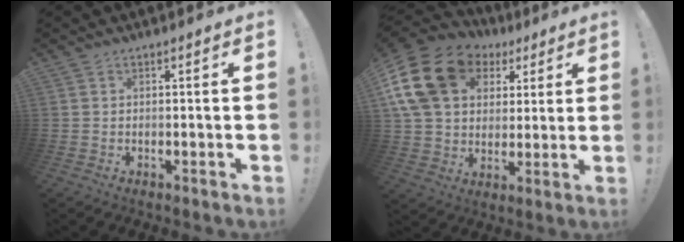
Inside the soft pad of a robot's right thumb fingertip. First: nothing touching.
{"total": 19.6, "force": [7.6, 14.2, 11.2], "torque": [-0.209, -0.020, 0.155]}